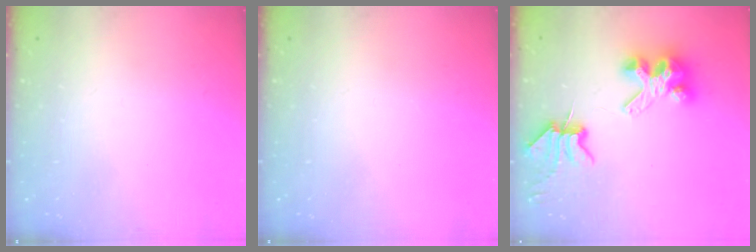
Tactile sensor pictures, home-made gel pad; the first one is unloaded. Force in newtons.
{"total": 0.0}
{"total": 6.7, "press": 6.7, "slide": 0.9}